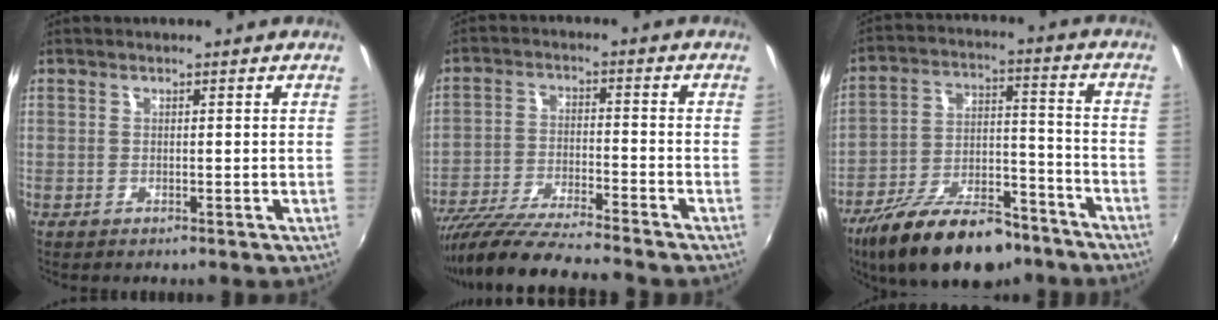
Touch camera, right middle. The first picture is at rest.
{"total": 14.5, "force": [-12.9, 0.4, 6.7], "torque": [-0.146, -0.032, -0.230]}
{"total": 20.8, "force": [-14.8, 8.4, 12.0], "torque": [-0.217, -0.010, -0.230]}